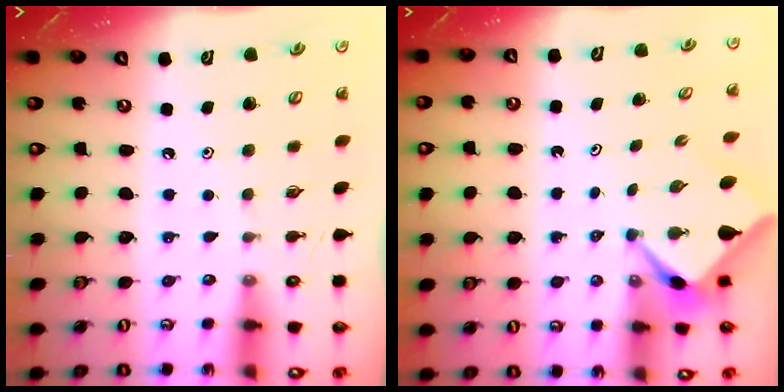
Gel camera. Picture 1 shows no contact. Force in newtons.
{"total": 2.6, "press": 2.6, "slide": 0.3}